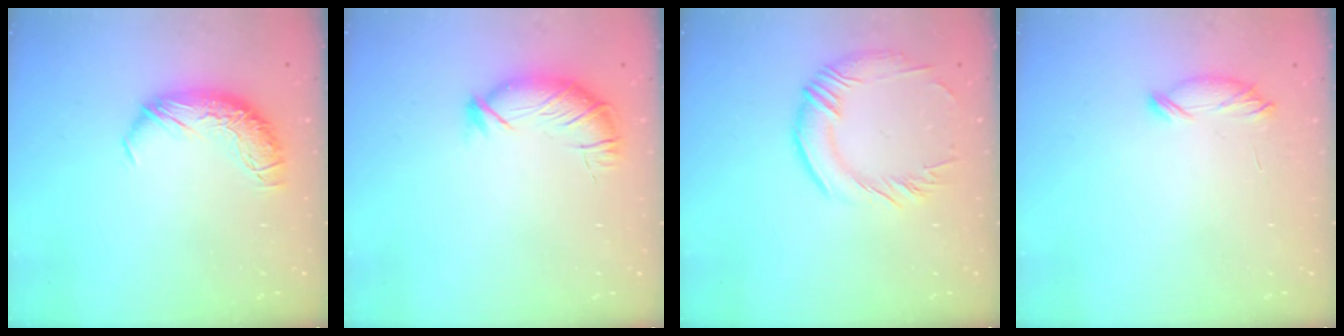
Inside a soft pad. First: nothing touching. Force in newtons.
{"total": 3.6, "press": 3.5, "slide": 0.8}
{"total": 2.6, "press": 2.2, "slide": 1.5}
{"total": 7.2, "press": 7.2, "slide": 0.3}